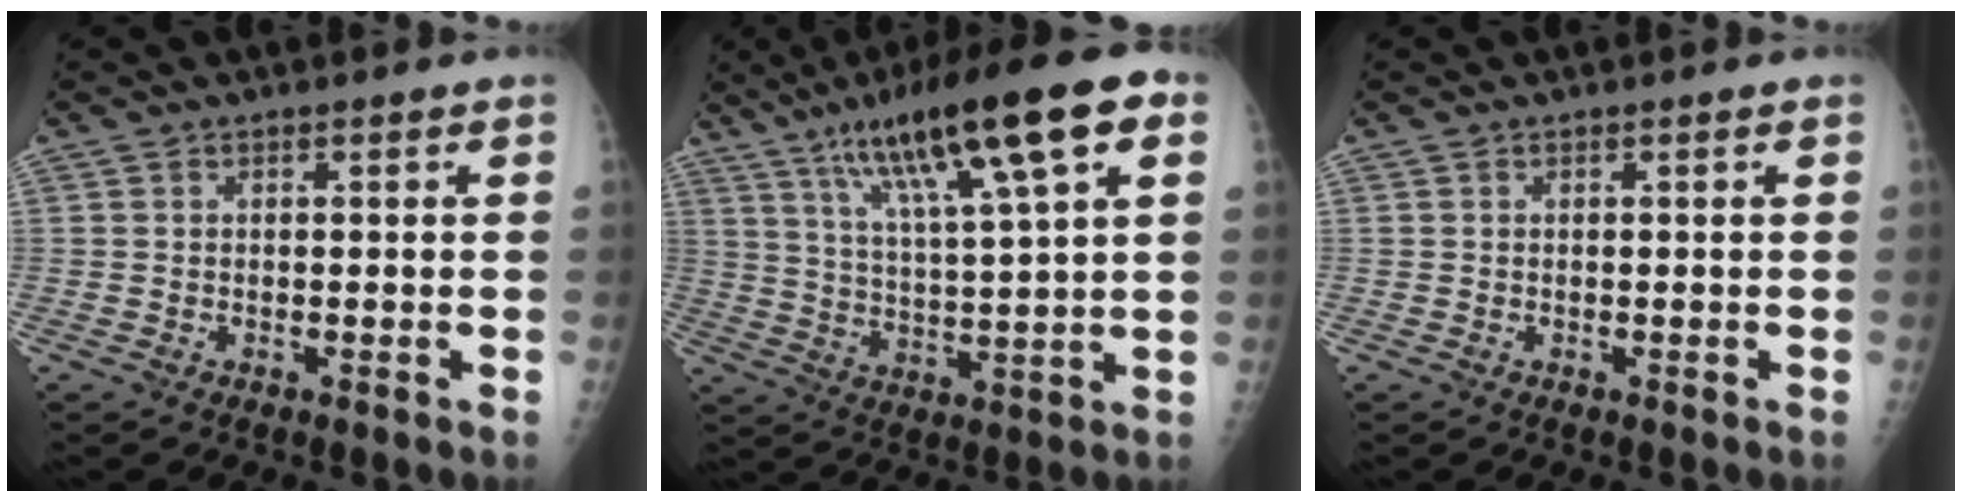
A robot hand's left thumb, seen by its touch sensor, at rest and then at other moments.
{"total": 20.1, "force": [9.8, 3.8, 17.2], "torque": [-0.271, 0.002, 0.165]}
{"total": 0.0}